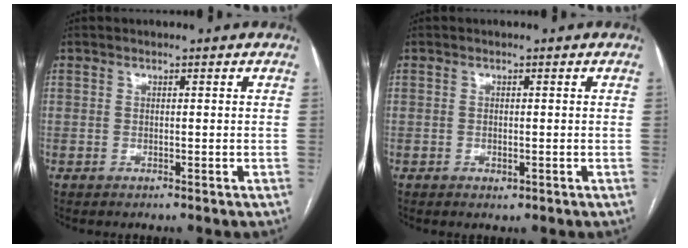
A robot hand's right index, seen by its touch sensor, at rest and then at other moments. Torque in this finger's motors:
{"motor_torque": [0.28, 0.09, 0.02, 0.01]}